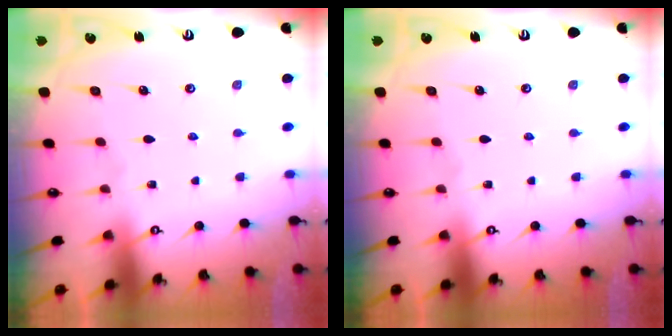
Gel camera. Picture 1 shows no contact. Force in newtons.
{"total": 0.0}